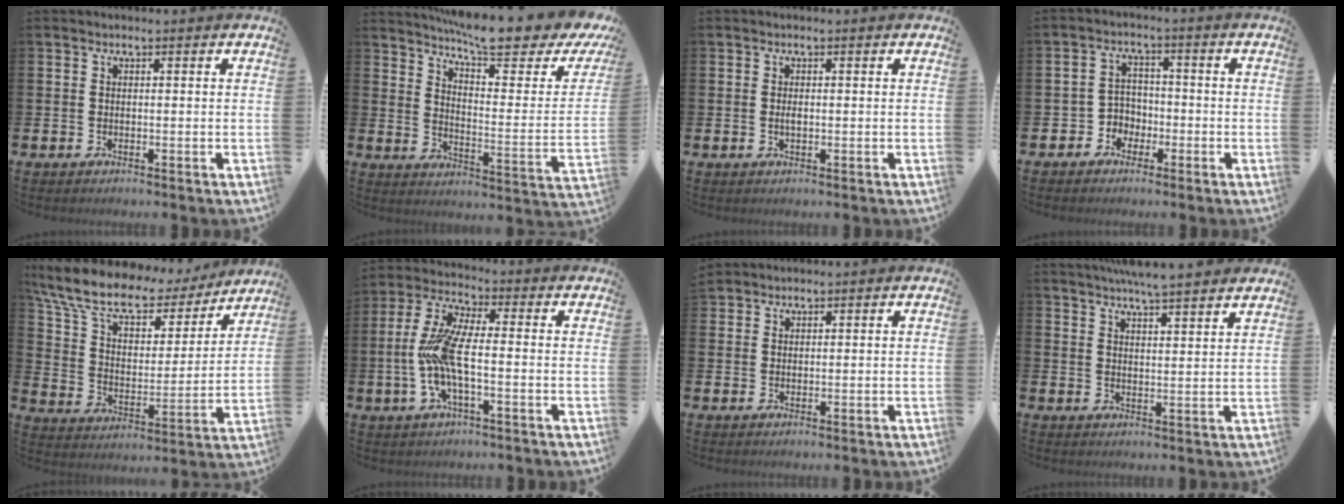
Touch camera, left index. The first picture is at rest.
{"total": 9.0, "force": [8.1, 1.1, 3.7], "torque": [-0.088, -0.068, 0.135]}
{"total": 0.8, "force": [0.0, 0.4, 0.7], "torque": [-0.015, 0.002, -0.001]}
{"total": 3.3, "force": [-1.8, 2.8, 0.5], "torque": [-0.020, -0.003, -0.044]}
{"total": 11.4, "force": [9.4, 4.5, 4.7], "torque": [-0.128, -0.058, 0.164]}
{"total": 8.5, "force": [-1.2, 2.6, 8.0], "torque": [-0.181, -0.010, -0.028]}
{"total": 1.9, "force": [1.8, 0.5, -0.1], "torque": [0.010, -0.004, 0.032]}
{"total": 5.7, "force": [5.6, -0.7, 1.1], "torque": [-0.034, -0.026, 0.099]}